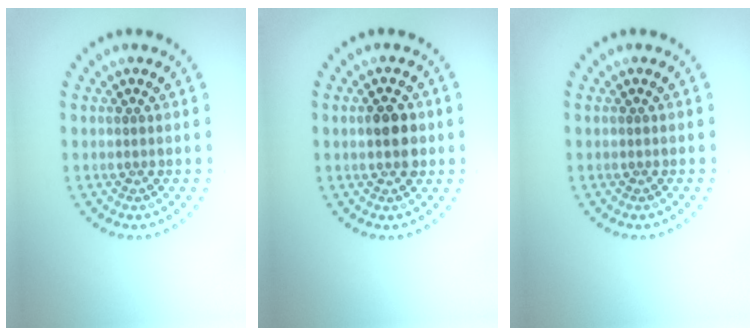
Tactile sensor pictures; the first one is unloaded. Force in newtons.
{"total": 2.9, "press": 2.9, "slide": 0.2}
{"total": 0.0}